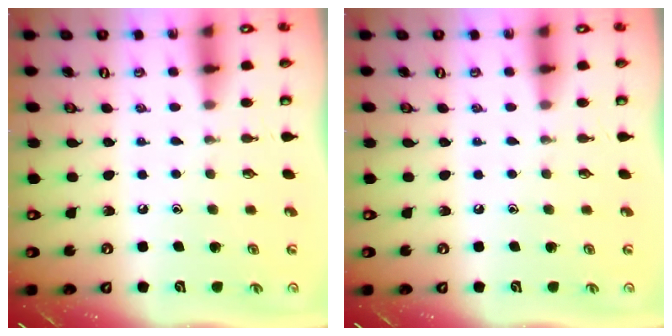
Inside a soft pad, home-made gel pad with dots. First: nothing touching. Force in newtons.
{"total": 0.0}